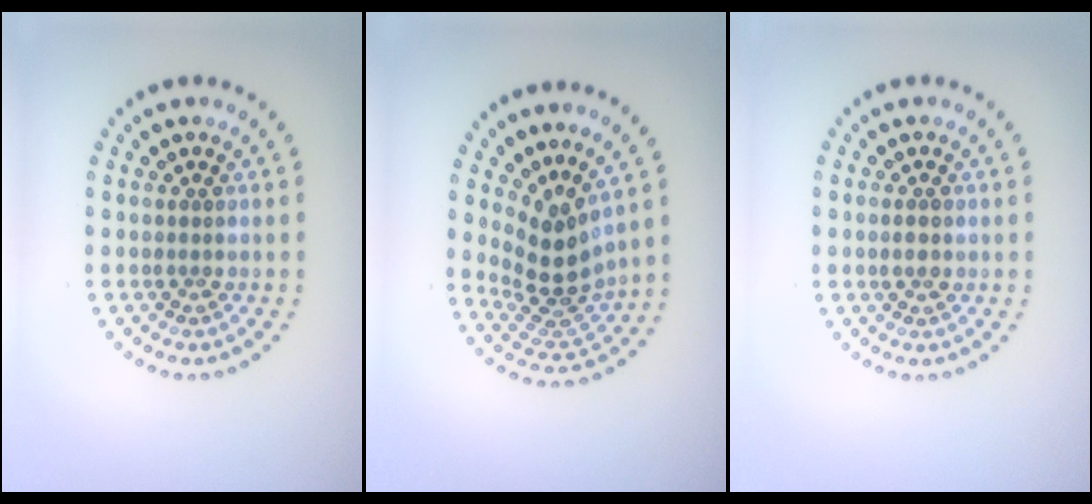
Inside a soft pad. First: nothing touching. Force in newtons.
{"total": 4.1, "press": 2.9, "slide": 2.9}
{"total": 1.1, "press": 1.1, "slide": 0.1}